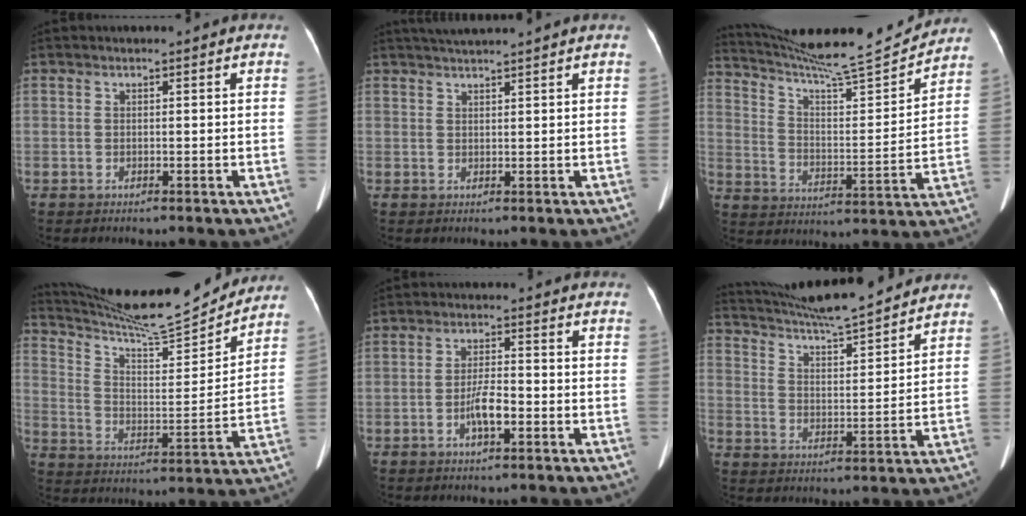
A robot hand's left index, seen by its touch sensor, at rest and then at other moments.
{"total": 5.4, "force": [4.8, -1.0, 2.2], "torque": [-0.033, 0.026, 0.072]}
{"total": 18.9, "force": [17.9, -0.3, 6.2], "torque": [-0.115, -0.031, 0.271]}
{"total": 19.3, "force": [18.3, 0.5, 6.1], "torque": [-0.114, -0.029, 0.278]}
{"total": 4.0, "force": [-1.6, 0.8, 3.5], "torque": [-0.067, 0.001, -0.032]}
{"total": 18.1, "force": [16.6, 0.6, 7.1], "torque": [-0.127, 0.011, 0.256]}